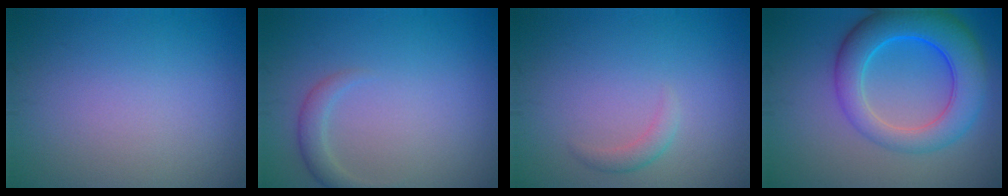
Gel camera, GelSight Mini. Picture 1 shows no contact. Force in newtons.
{"total": 1.7, "press": 1.7, "slide": 0.1}
{"total": 1.2, "press": 1.2, "slide": 0.1}
{"total": 7.7, "press": 7.7, "slide": 0.4}